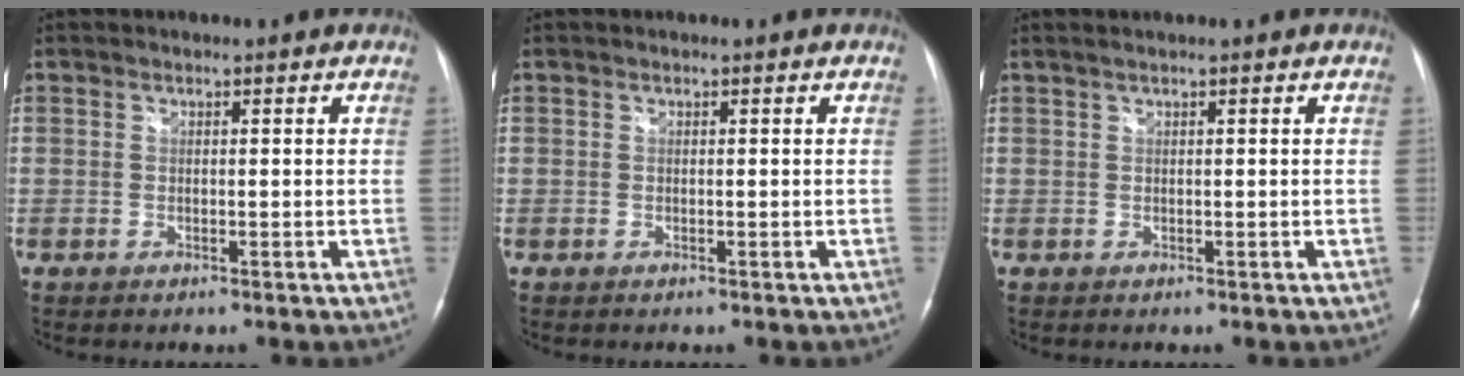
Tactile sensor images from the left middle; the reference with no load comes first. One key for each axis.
{"total": 0.0}
{"total": 1.3, "fx": 0.9, "fy": -0.2, "fz": 0.9, "tx": -0.024, "ty": 0.016, "tz": 0.019}